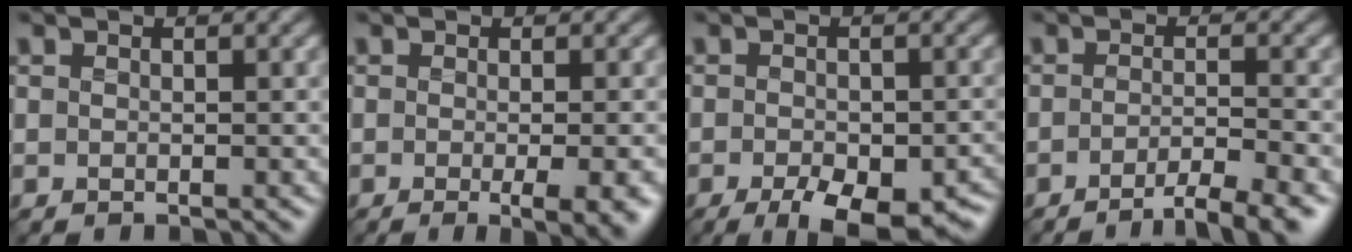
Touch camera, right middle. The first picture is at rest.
{"total": 5.2, "force": [-1.4, 1.7, 4.7], "torque": [-0.049, -0.012, -0.010]}
{"total": 7.9, "force": [-4.2, 3.5, 5.7], "torque": [-0.078, -0.019, -0.048]}
{"total": 4.5, "force": [-2.9, 0.9, 3.4], "torque": [-0.042, 0.003, -0.050]}